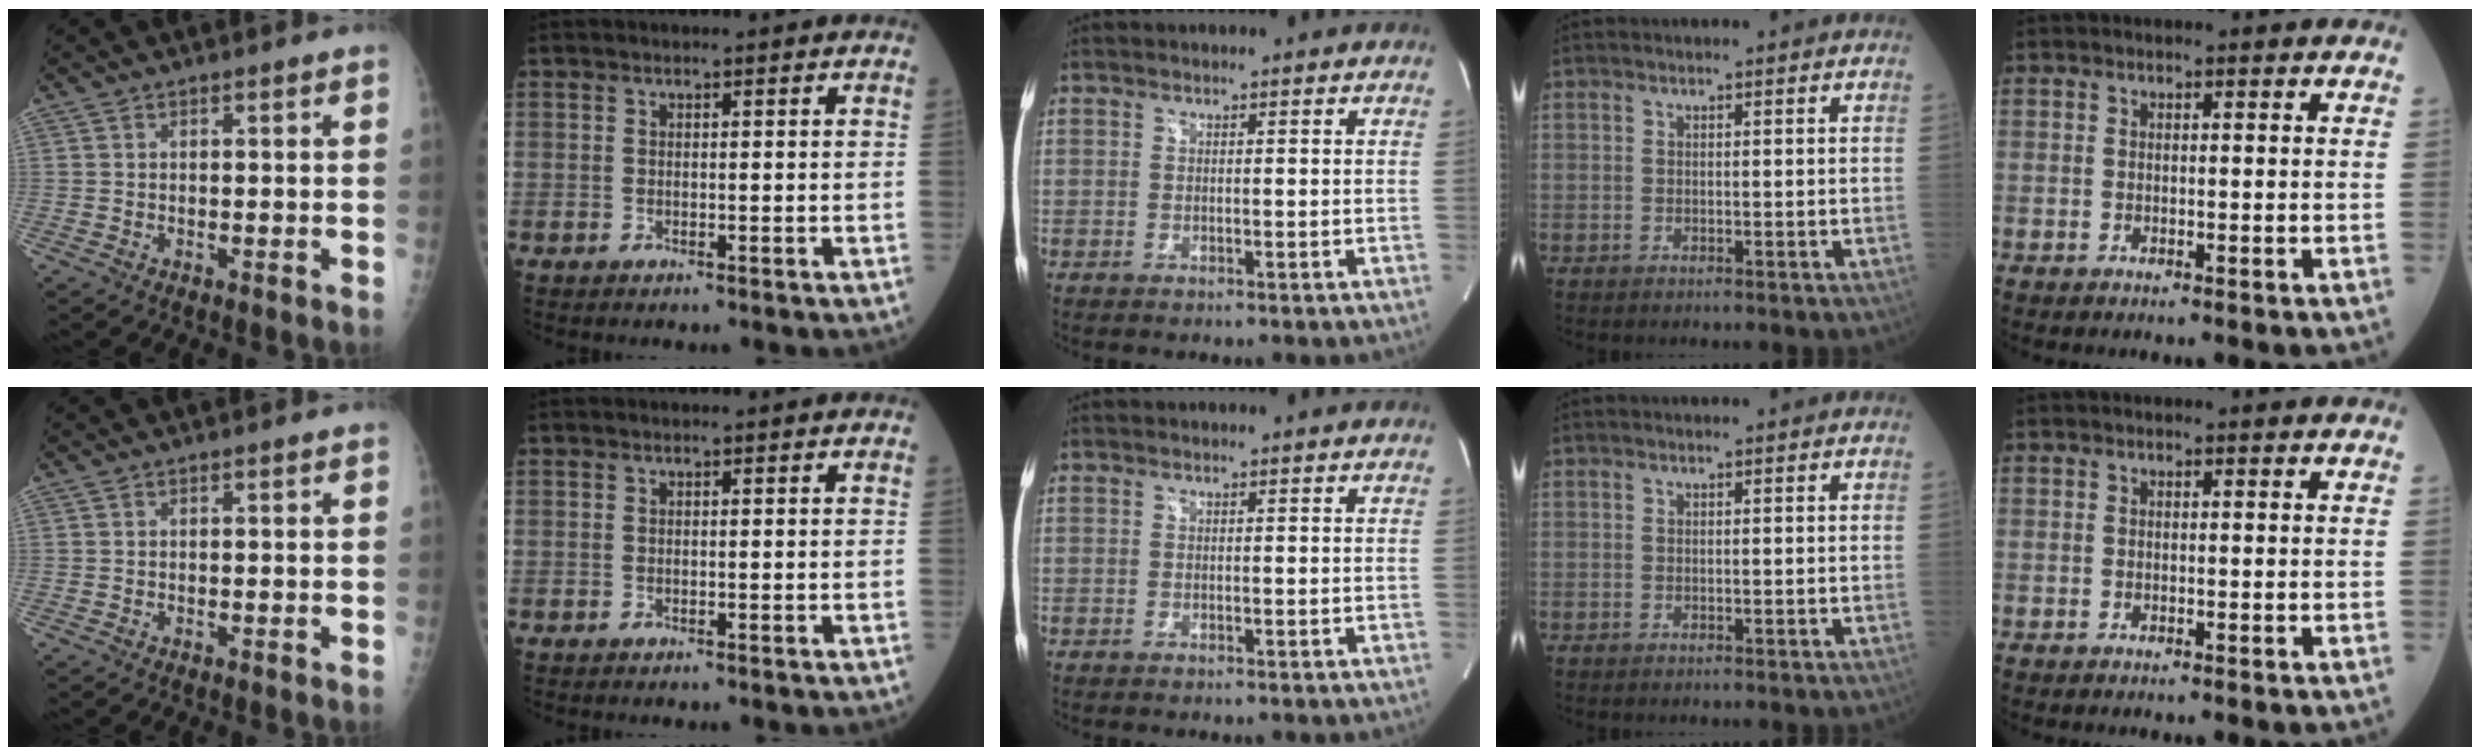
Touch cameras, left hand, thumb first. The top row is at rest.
{}